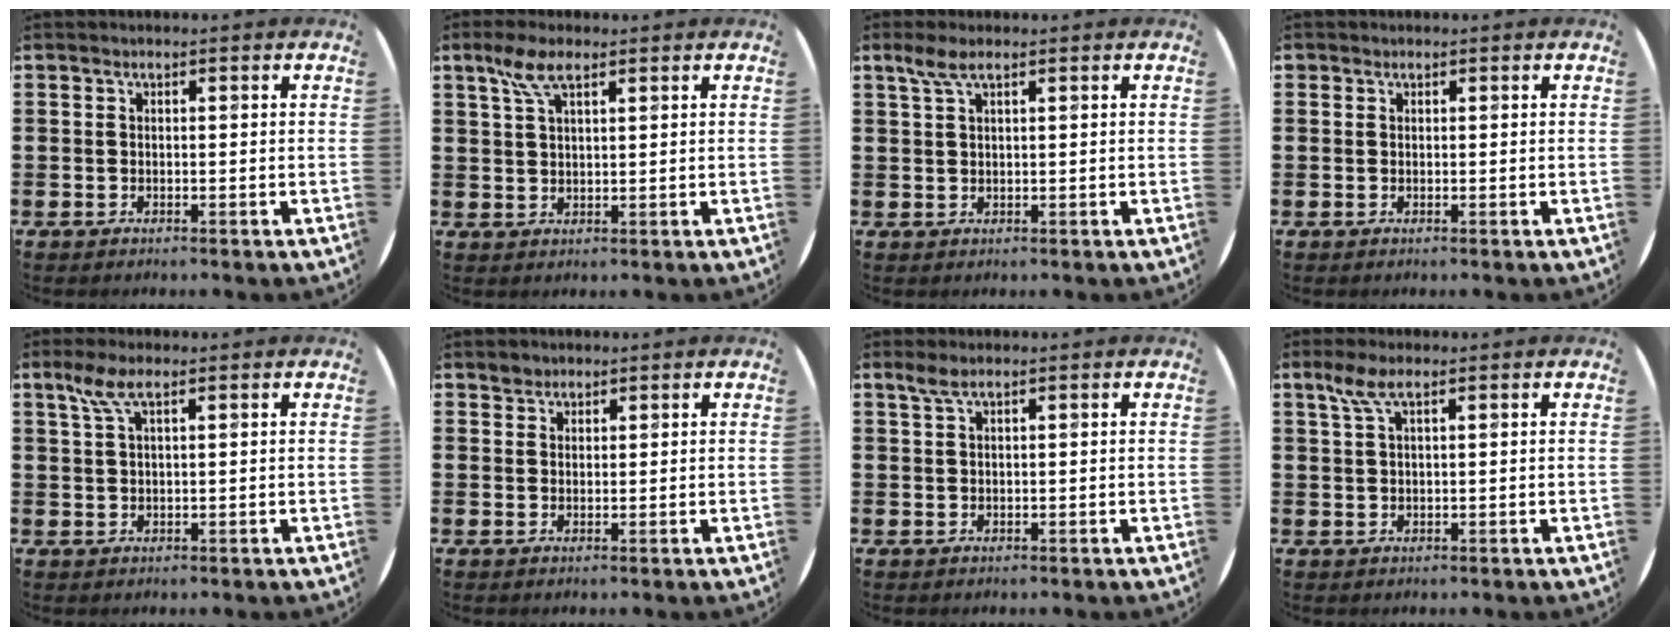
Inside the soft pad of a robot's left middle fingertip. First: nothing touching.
{"total": 5.1, "force": [3.0, 1.7, 3.7], "torque": [-0.082, 0.009, 0.052]}
{"total": 2.5, "force": [1.5, 0.5, 1.9], "torque": [-0.040, 0.006, 0.026]}
{"total": 0.0}
{"total": 3.7, "force": [2.0, 0.9, 2.9], "torque": [-0.061, 0.008, 0.034]}
{"total": 1.6, "force": [1.4, 0.6, -0.2], "torque": [0.001, 0.002, 0.029]}
{"total": 1.6, "force": [1.1, 0.2, 1.2], "torque": [-0.024, 0.004, 0.019]}
{"total": 3.3, "force": [1.9, 0.8, 2.6], "torque": [-0.055, 0.006, 0.032]}